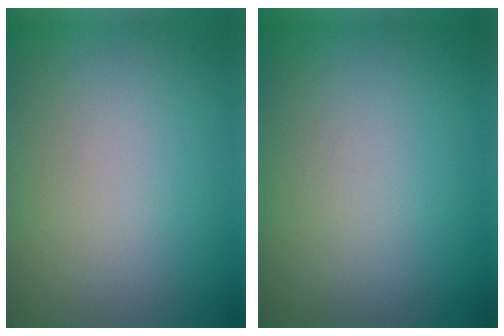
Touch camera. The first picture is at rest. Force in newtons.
{"total": 0.0}